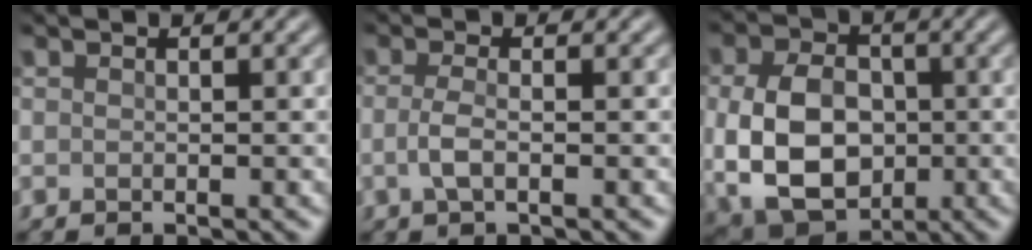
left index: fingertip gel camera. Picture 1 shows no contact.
{"total": 1.7, "force": [-0.2, 0.6, 1.6], "torque": [-0.037, 0.003, -0.008]}
{"total": 9.1, "force": [-0.4, 6.6, 6.2], "torque": [-0.131, -0.007, -0.009]}